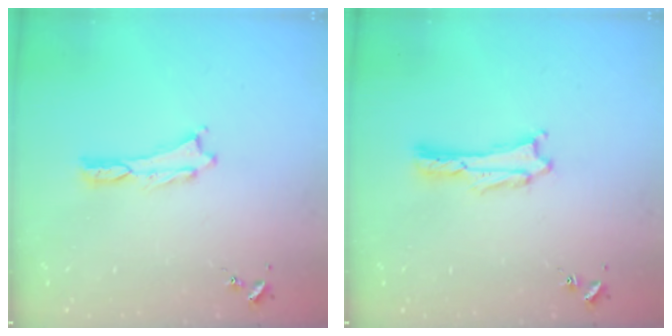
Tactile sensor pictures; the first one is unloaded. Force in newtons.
{"total": 0.0}